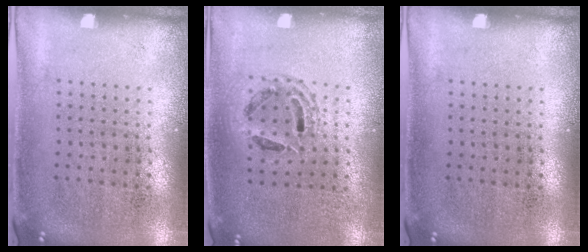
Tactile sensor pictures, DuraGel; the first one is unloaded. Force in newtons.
{"total": 1.3, "press": 1.1, "slide": 0.6}
{"total": 0.0}